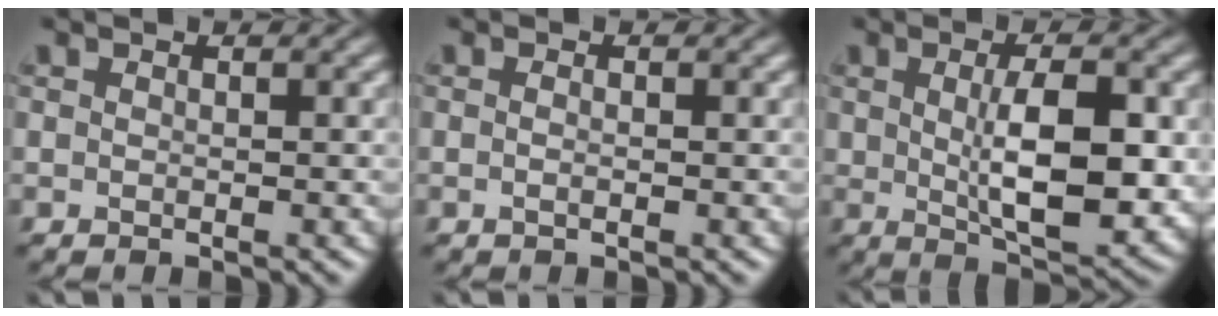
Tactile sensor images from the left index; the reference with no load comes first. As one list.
[{"total": 0.7, "force": [-0.2, 0.1, 0.6], "torque": [-0.014, -0.003, -0.003]}, {"total": 7.7, "force": [0.3, 3.1, 7.1], "torque": [-0.118, -0.008, 0.014]}]